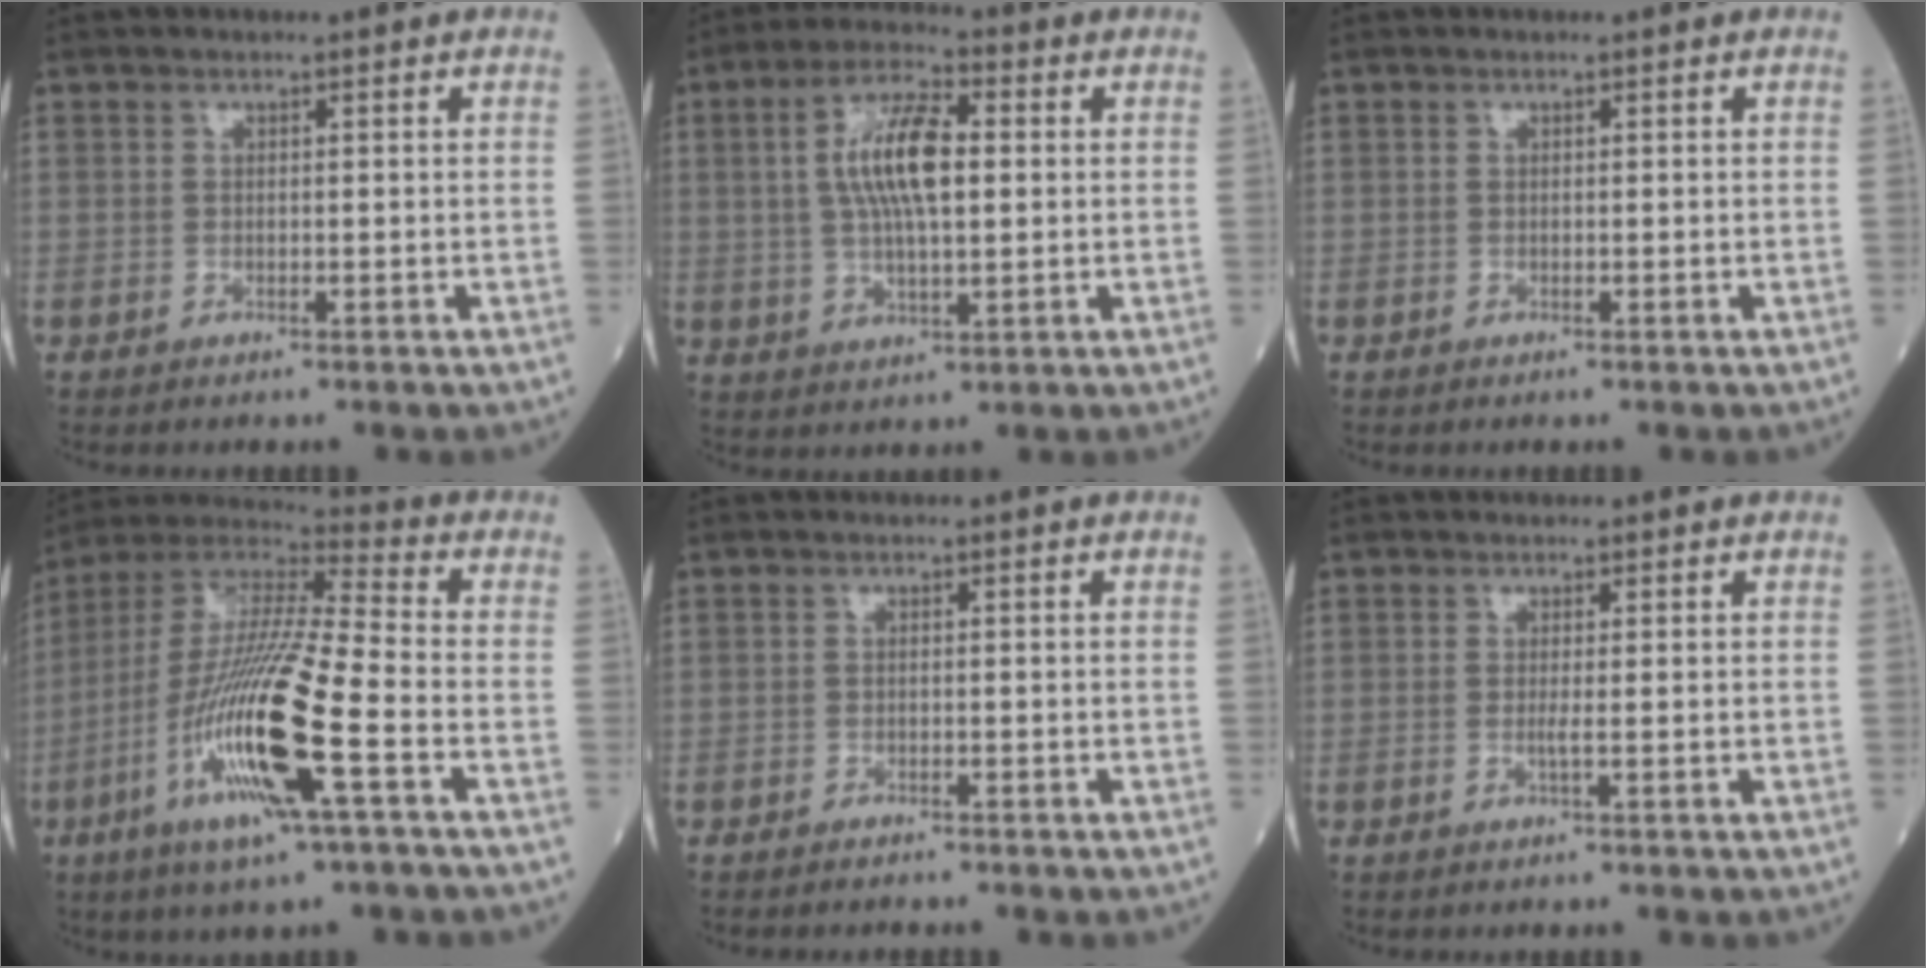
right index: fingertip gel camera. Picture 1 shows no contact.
{"total": 10.1, "force": [1.5, 3.0, 9.5], "torque": [-0.188, 0.014, 0.027]}
{"total": 0.0}
{"total": 19.6, "force": [-6.7, 1.7, 18.3], "torque": [-0.389, -0.026, -0.133]}
{"total": 1.2, "force": [-1.1, 0.2, 0.3], "torque": [-0.006, -0.002, -0.013]}
{"total": 0.8, "force": [-0.2, -0.3, 0.7], "torque": [-0.012, 0.000, -0.007]}